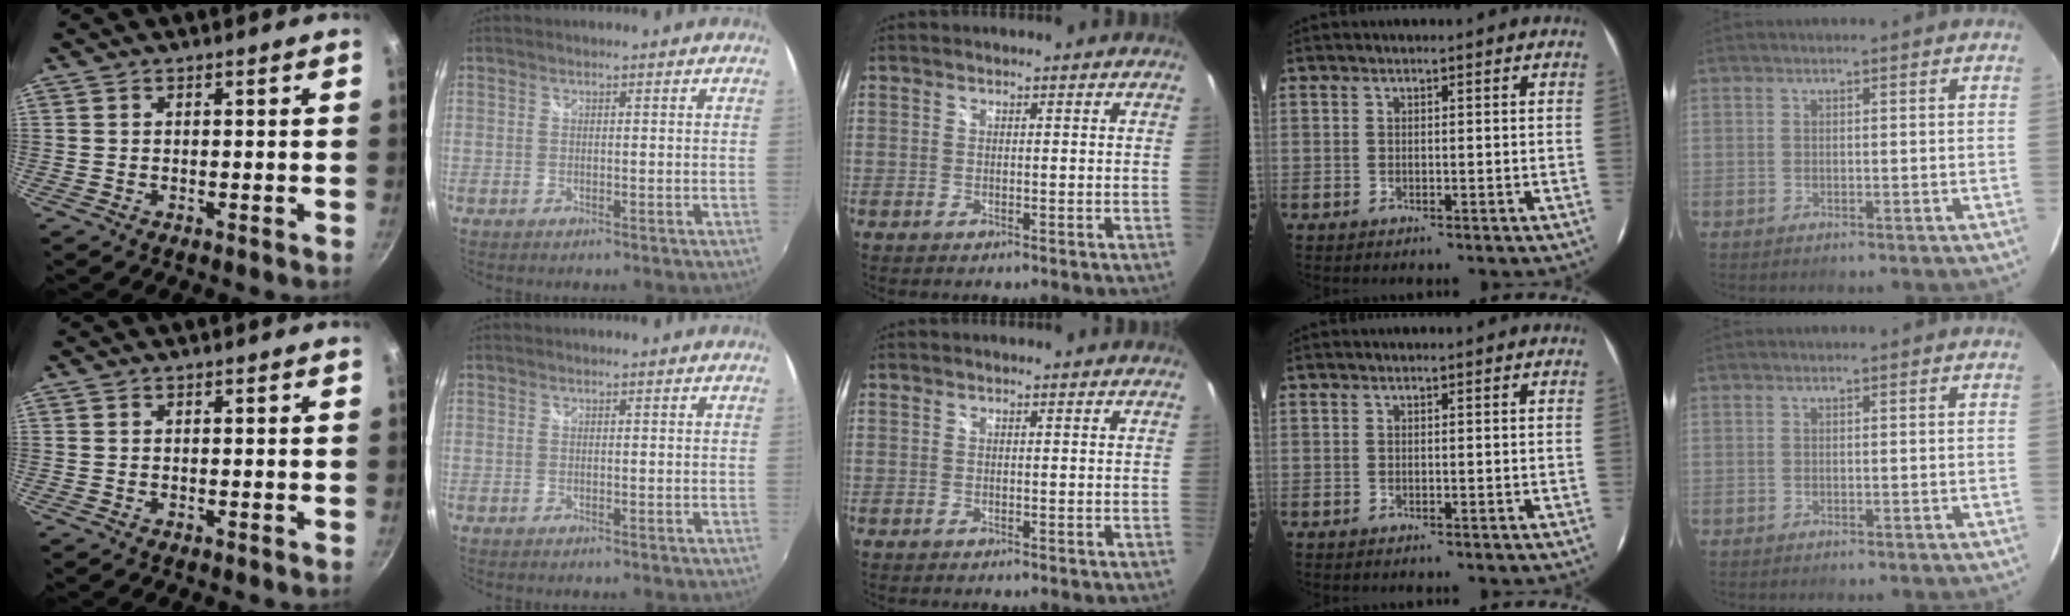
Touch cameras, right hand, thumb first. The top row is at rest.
{}